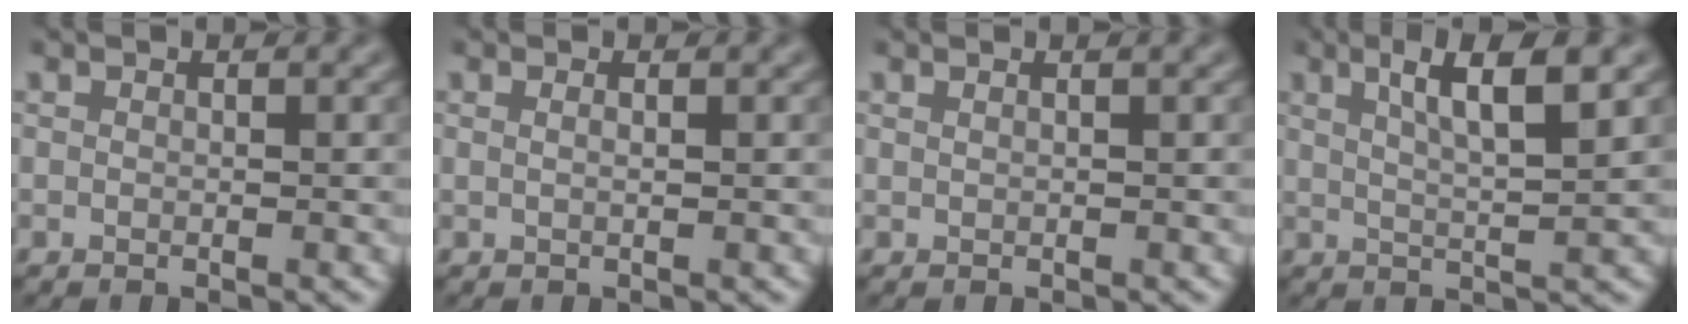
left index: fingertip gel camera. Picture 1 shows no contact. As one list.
[{"total": 0.9, "force": [0.3, 0.5, 0.8], "torque": [-0.003, -0.004, -0.003]}, {"total": 1.1, "force": [0.7, 0.5, 0.7], "torque": [-0.003, -0.007, 0.001]}, {"total": 5.5, "force": [2.4, 1.1, 4.8], "torque": [-0.074, 0.001, 0.038]}]